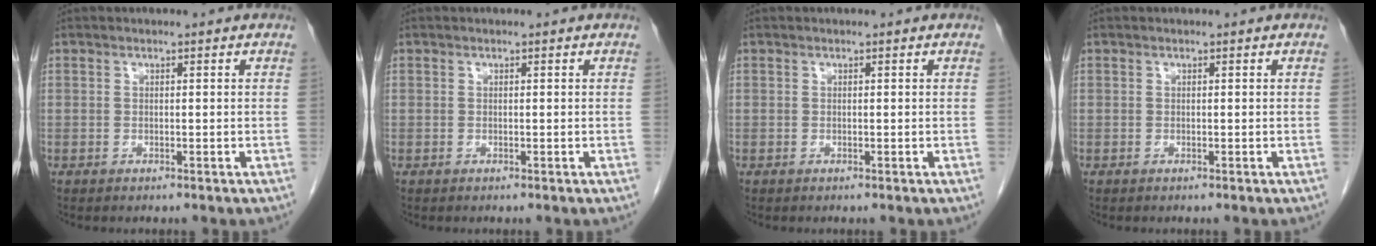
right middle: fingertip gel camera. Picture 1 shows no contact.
{"total": 0.0}
{"total": 0.0}
{"total": 0.0}